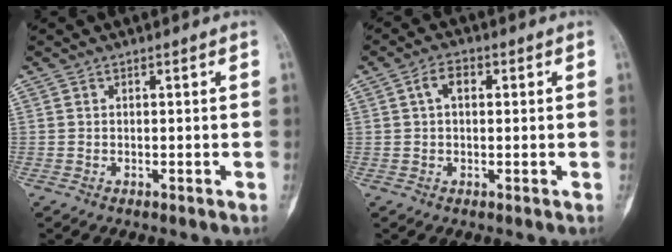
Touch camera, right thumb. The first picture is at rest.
{"total": 3.8, "force": [0.9, 2.3, 2.9], "torque": [-0.052, 0.013, 0.013]}